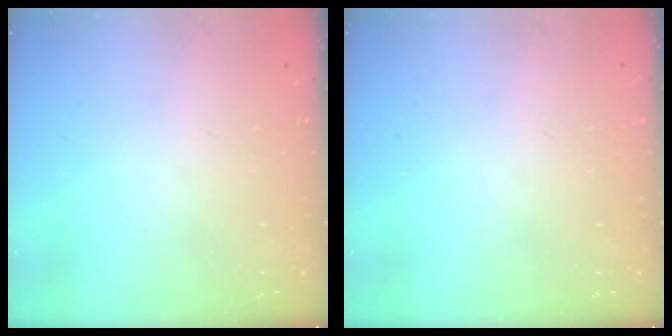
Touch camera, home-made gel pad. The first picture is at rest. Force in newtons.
{"total": 0.0}